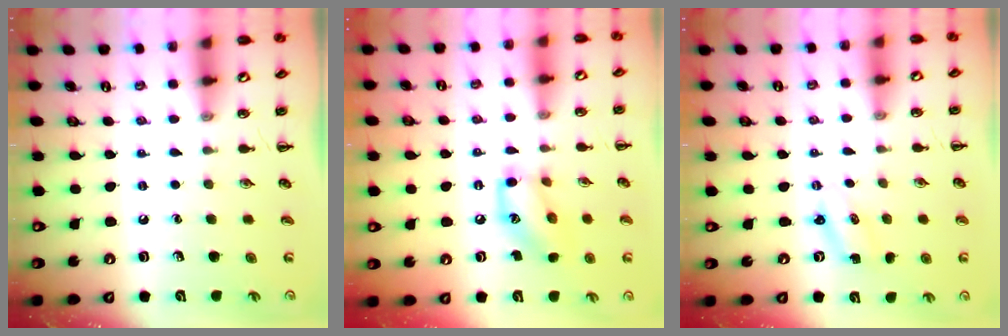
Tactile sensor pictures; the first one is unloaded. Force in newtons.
{"total": 11.2, "press": 11.2, "slide": 0.9}
{"total": 1.4, "press": 1.3, "slide": 0.3}